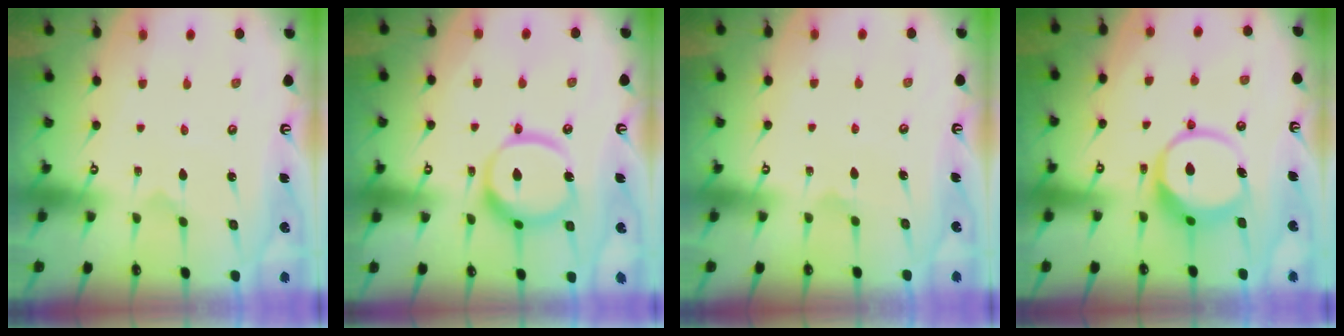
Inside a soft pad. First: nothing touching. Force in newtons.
{"total": 15.2, "press": 15.1, "slide": 1.8}
{"total": 3.8, "press": 3.8, "slide": 0.4}
{"total": 11.3, "press": 11.2, "slide": 1.3}